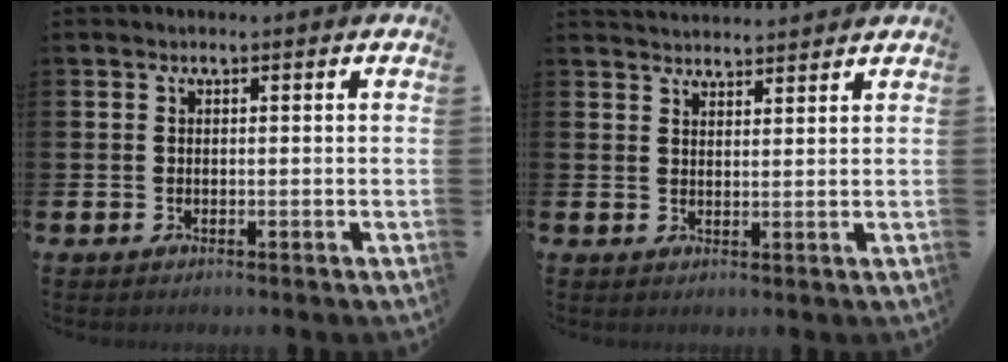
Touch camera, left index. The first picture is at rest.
{"total": 3.0, "force": [3.0, 0.2, -0.1], "torque": [-0.003, -0.015, 0.055]}